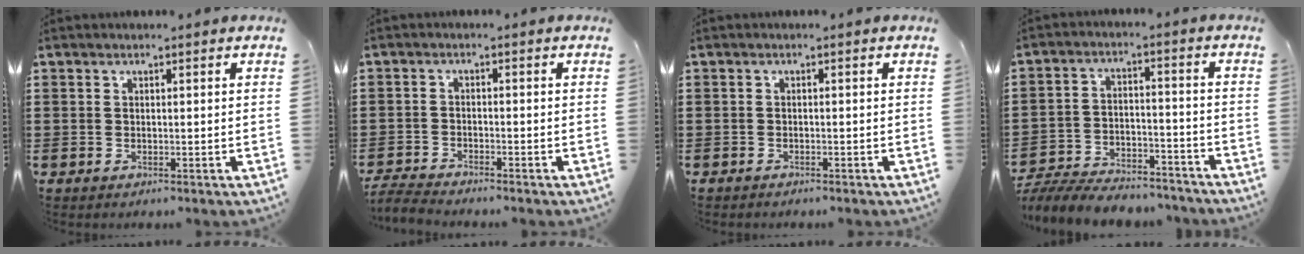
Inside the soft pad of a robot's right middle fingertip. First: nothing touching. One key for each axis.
{"total": 3.0, "fx": -3.0, "fy": 0.1, "fz": 0.6, "tx": -0.026, "ty": -0.005, "tz": -0.067}
{"total": 0.7, "fx": -0.7, "fy": 0.1, "fz": 0.0, "tx": -0.002, "ty": -0.001, "tz": -0.014}
{"total": 7.6, "fx": -7.3, "fy": 1.4, "fz": 1.6, "tx": -0.034, "ty": 0.013, "tz": -0.143}